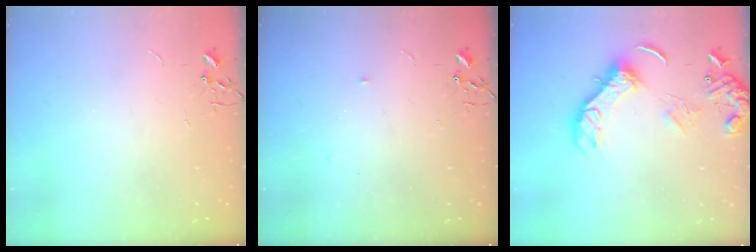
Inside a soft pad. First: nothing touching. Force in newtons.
{"total": 2.8, "press": 2.8, "slide": 0.4}
{"total": 13.6, "press": 13.4, "slide": 1.8}